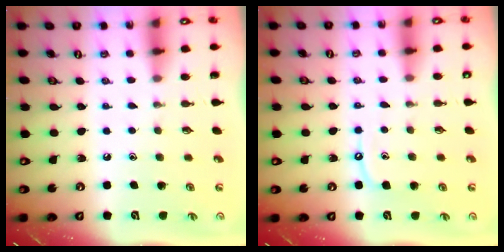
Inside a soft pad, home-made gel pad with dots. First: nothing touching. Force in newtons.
{"total": 5.0, "press": 5.0, "slide": 0.6}